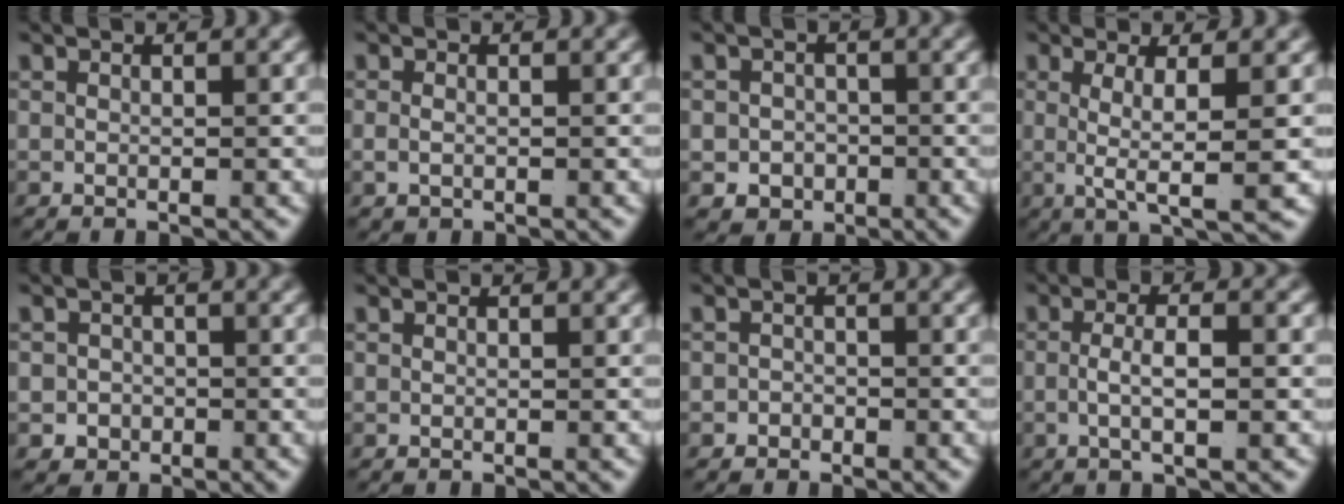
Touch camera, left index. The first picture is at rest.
{"total": 0.8, "force": [-0.3, 0.3, 0.7], "torque": [-0.023, -0.009, 0.004]}
{"total": 4.0, "force": [-1.6, 3.5, 1.1], "torque": [-0.011, -0.016, -0.024]}
{"total": 4.9, "force": [0.1, 0.2, 4.8], "torque": [-0.076, -0.013, 0.010]}
{"total": 3.1, "force": [-1.3, 2.7, 0.6], "torque": [-0.014, -0.017, -0.018]}
{"total": 0.0}
{"total": 1.4, "force": [-1.2, 0.6, -0.2], "torque": [0.007, -0.011, -0.018]}
{"total": 3.0, "force": [-0.6, 0.3, 2.9], "torque": [-0.054, -0.003, -0.007]}